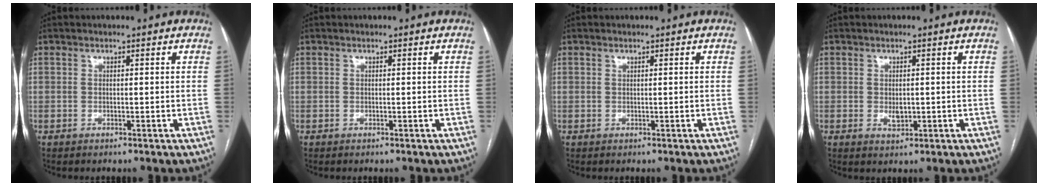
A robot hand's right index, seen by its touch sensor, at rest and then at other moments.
{"total": 0.0}
{"total": 0.0}
{"total": 2.1, "force": [-0.3, 1.4, 1.6], "torque": [-0.027, -0.001, 0.001]}